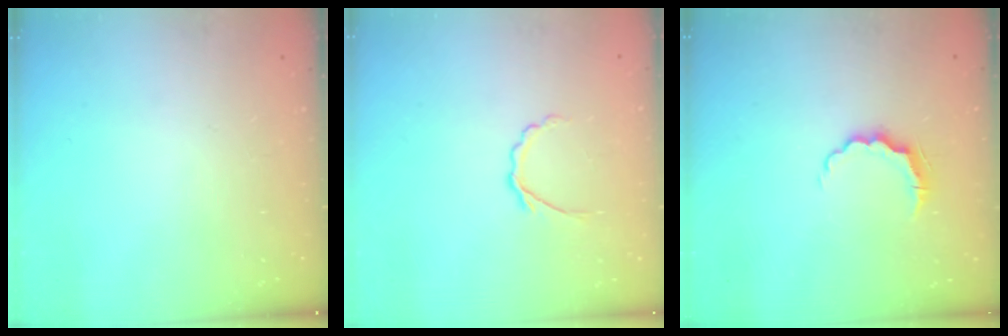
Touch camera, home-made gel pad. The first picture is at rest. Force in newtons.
{"total": 3.1, "press": 2.9, "slide": 1.0}
{"total": 5.1, "press": 5.1, "slide": 0.6}